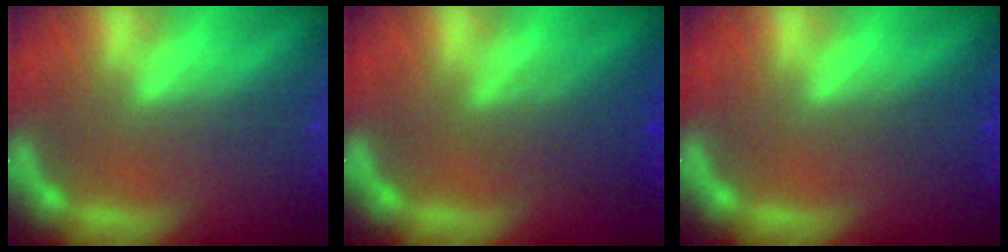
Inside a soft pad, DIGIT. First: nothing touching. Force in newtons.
{"total": 3.4}
{"total": 1.5}